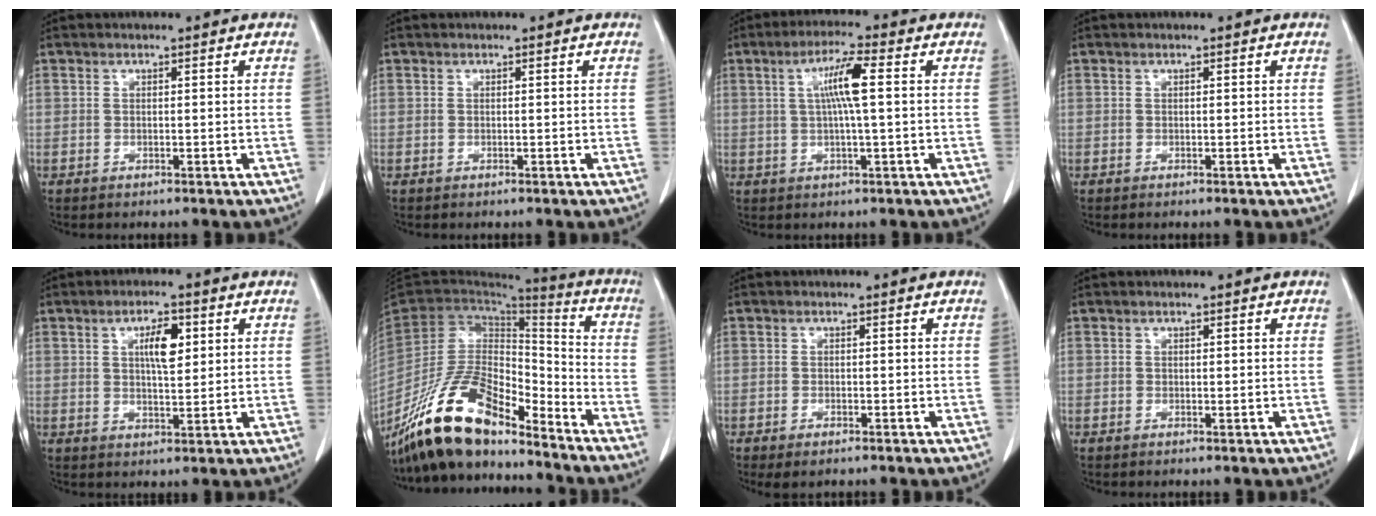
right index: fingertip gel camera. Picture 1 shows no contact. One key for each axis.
{"total": 0.0}
{"total": 6.4, "fx": 1.1, "fy": 0.1, "fz": 6.3, "tx": -0.116, "ty": 0.007, "tz": 0.019}
{"total": 0.0}
{"total": 5.5, "fx": 1.8, "fy": 1.7, "fz": 4.9, "tx": -0.083, "ty": 0.001, "tz": 0.031}
{"total": 18.2, "fx": -14.6, "fy": 5.7, "fz": 9.3, "tx": -0.173, "ty": 0.013, "tz": -0.269}
{"total": 2.1, "fx": -1.4, "fy": 0.8, "fz": 1.4, "tx": -0.030, "ty": -0.004, "tz": -0.017}
{"total": 0.0}